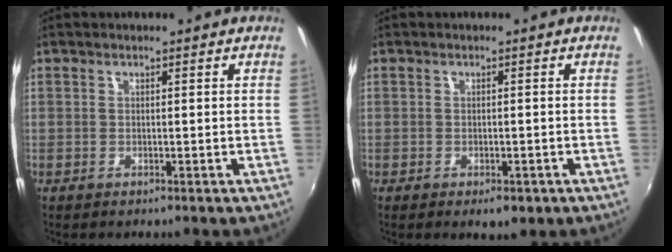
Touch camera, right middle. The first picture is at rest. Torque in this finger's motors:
{"motor_torque": [0.89, -1.25, -0.06, -0.02]}